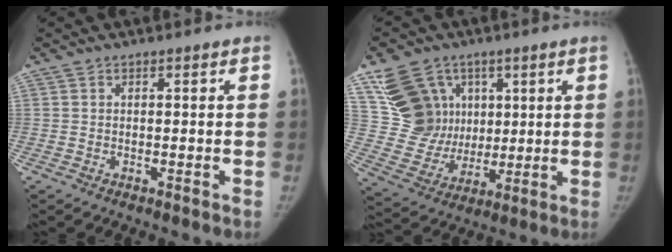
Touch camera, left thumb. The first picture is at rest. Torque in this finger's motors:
{"motor_torque": [-0.26, 0.10, 0.43, 0.12, 0.01]}